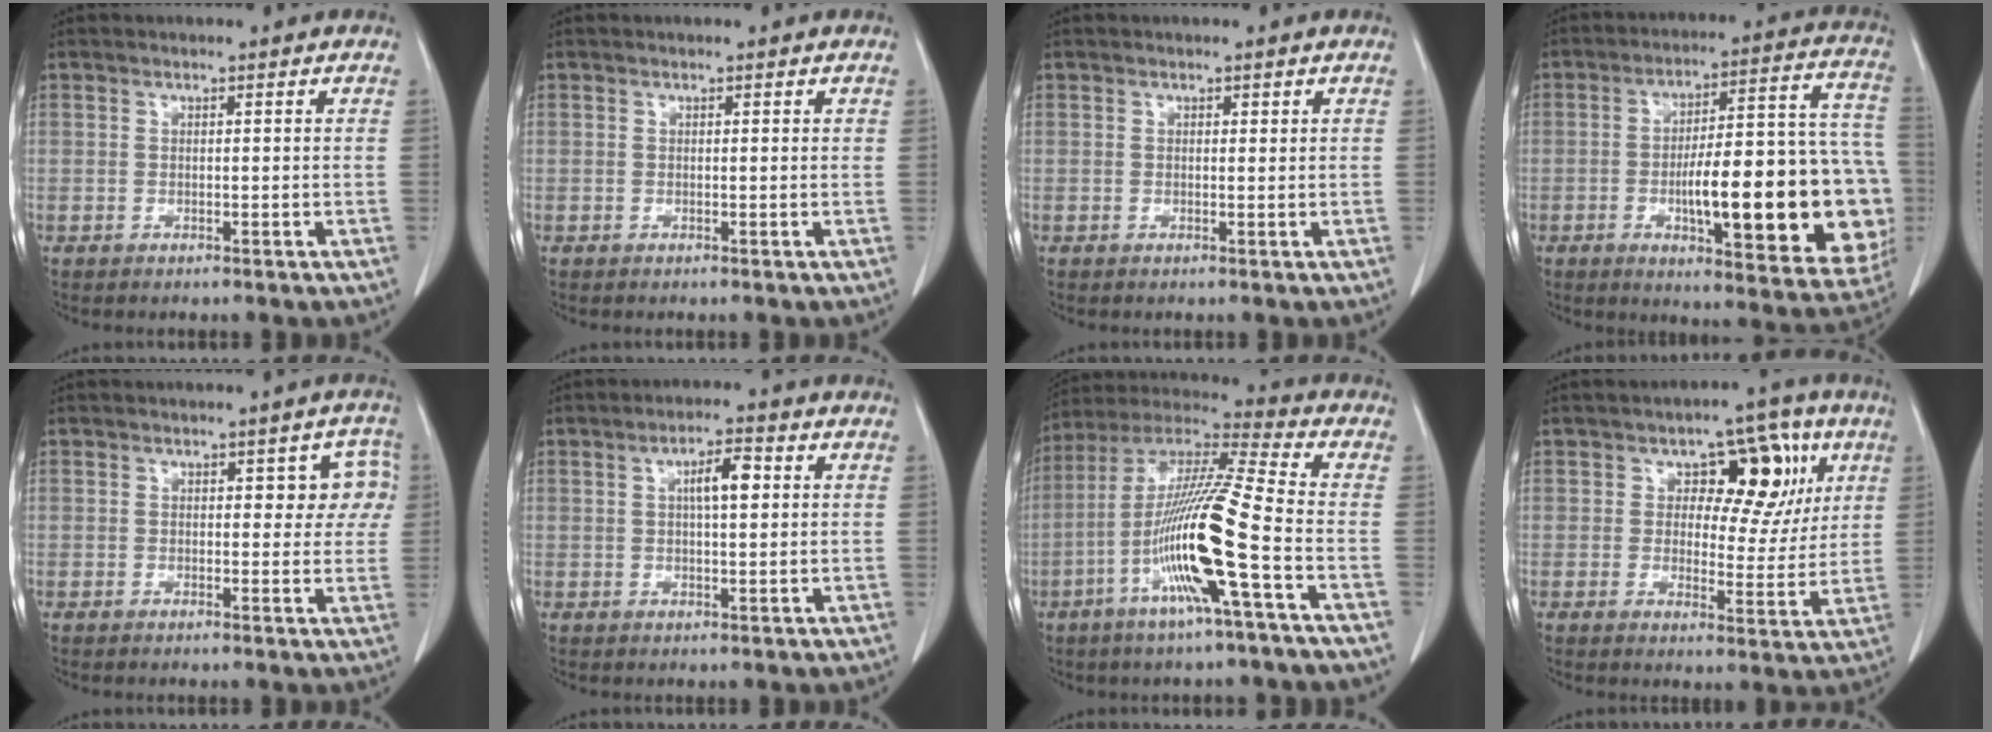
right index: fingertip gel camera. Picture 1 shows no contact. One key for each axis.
{"total": 0.0}
{"total": 0.6, "fx": 0.4, "fy": 0.3, "fz": 0.4, "tx": -0.001, "ty": -0.002, "tz": 0.003}
{"total": 25.6, "fx": -5.0, "fy": 5.8, "fz": 24.4, "tx": -0.260, "ty": 0.024, "tz": -0.055}
{"total": 4.9, "fx": 1.3, "fy": 2.6, "fz": 4.0, "tx": -0.025, "ty": 0.021, "tz": 0.012}
{"total": 4.9, "fx": 1.2, "fy": 1.2, "fz": 4.6, "tx": -0.077, "ty": 0.009, "tz": 0.018}
{"total": 17.1, "fx": -5.4, "fy": -0.6, "fz": 16.2, "tx": -0.320, "ty": -0.007, "tz": -0.113}
{"total": 10.8, "fx": 4.0, "fy": 6.1, "fz": 8.0, "tx": -0.081, "ty": 0.025, "tz": 0.053}